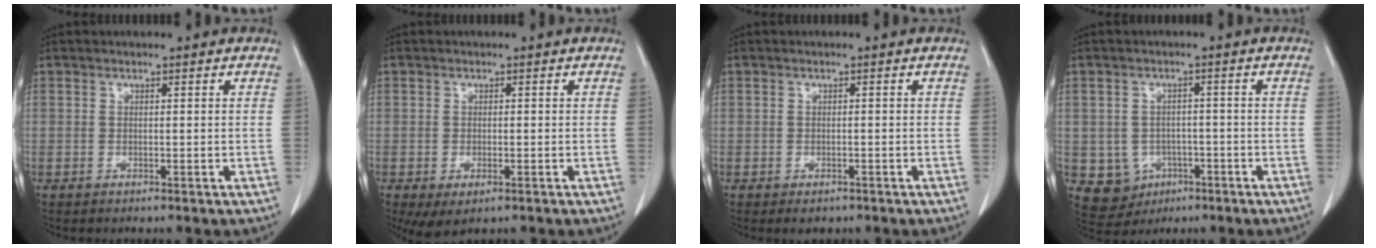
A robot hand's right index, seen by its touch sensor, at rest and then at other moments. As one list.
[{"total": 3.5, "force": [-1.6, 1.6, 2.7], "torque": [-0.046, -0.009, -0.015]}, {"total": 1.7, "force": [-1.1, 1.1, 0.7], "torque": [-0.009, 0.000, -0.007]}, {"total": 6.3, "force": [-1.9, 5.9, 1.3], "torque": [-0.023, 0.006, -0.017]}]